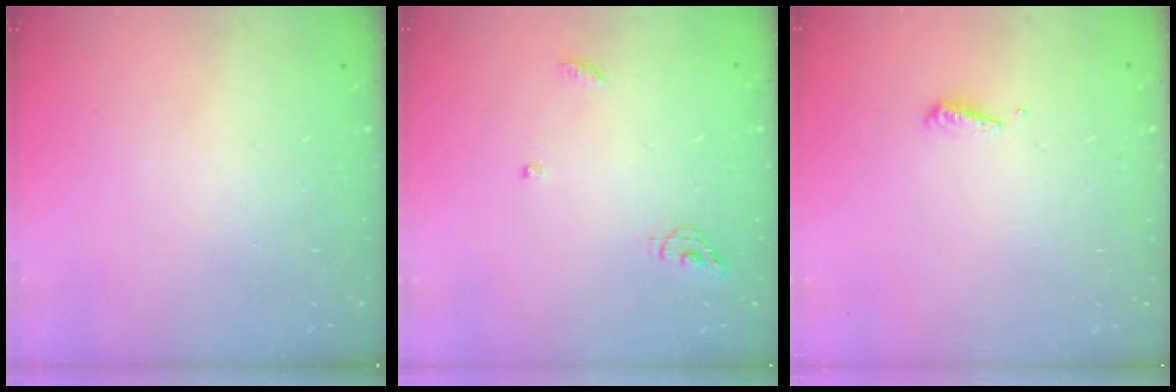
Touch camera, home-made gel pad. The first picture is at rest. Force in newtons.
{"total": 6.4, "press": 6.4, "slide": 0.1}
{"total": 2.9, "press": 2.9, "slide": 0.4}